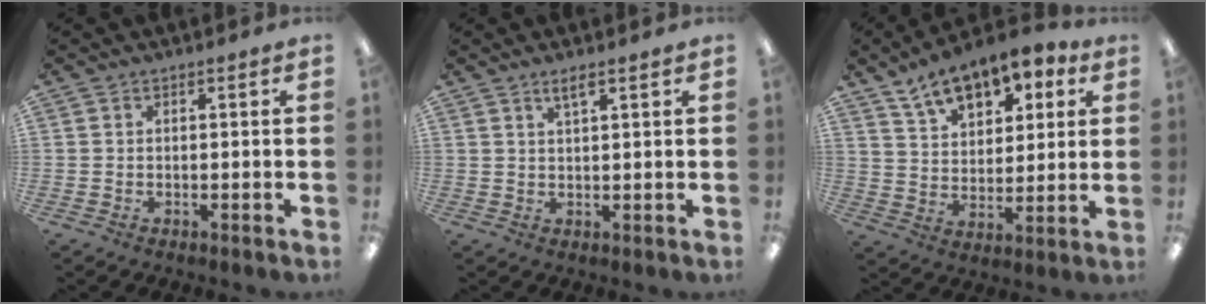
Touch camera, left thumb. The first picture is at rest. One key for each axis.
{"total": 2.7, "fx": 2.0, "fy": 0.3, "fz": 1.8, "tx": -0.041, "ty": 0.000, "tz": 0.035}
{"total": 12.8, "fx": 9.8, "fy": 6.6, "fz": 5.1, "tx": -0.078, "ty": -0.058, "tz": 0.178}